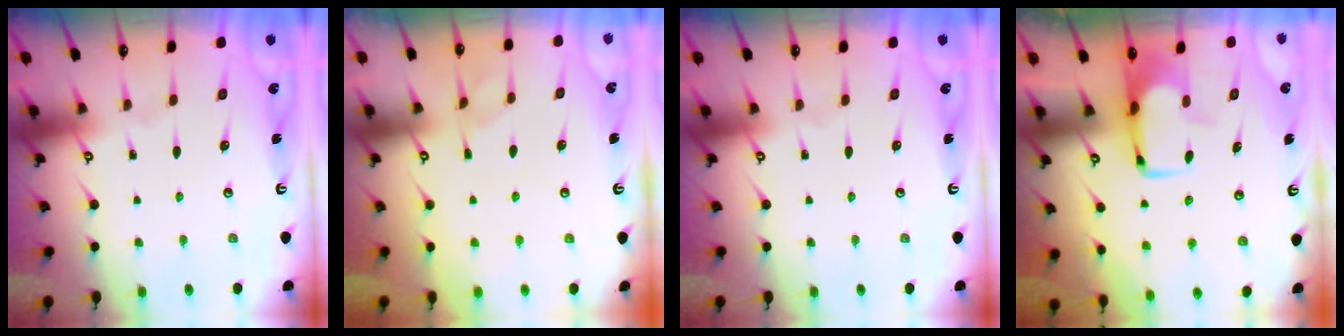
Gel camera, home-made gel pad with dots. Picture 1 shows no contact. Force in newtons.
{"total": 4.9, "press": 4.7, "slide": 1.3}
{"total": 0.0}
{"total": 1.5, "press": 1.5, "slide": 0.4}